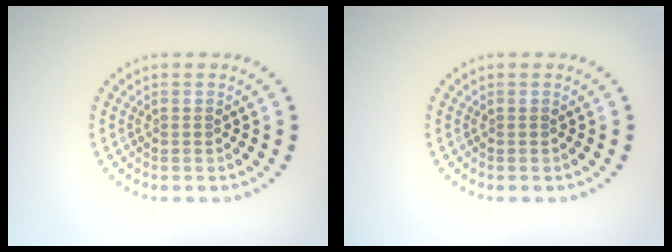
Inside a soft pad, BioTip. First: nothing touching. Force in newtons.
{"total": 0.0}